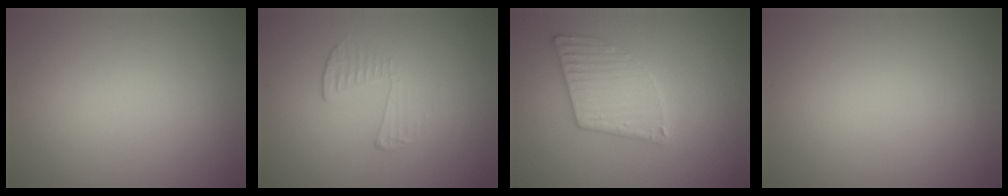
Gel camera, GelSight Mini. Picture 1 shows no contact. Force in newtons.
{"total": 1.8, "press": 0.5, "slide": 1.7}
{"total": 3.2, "press": 3.2, "slide": 0.1}
{"total": 0.0}